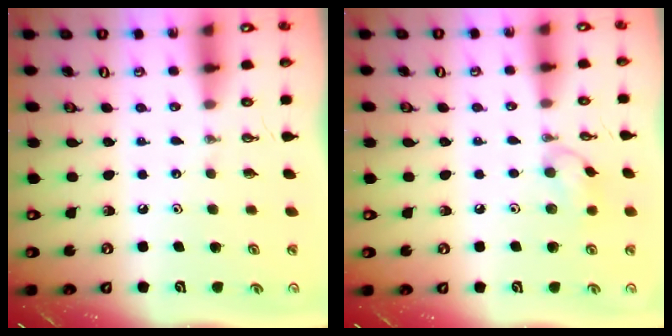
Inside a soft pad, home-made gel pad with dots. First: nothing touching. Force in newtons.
{"total": 8.1, "press": 7.7, "slide": 2.7}